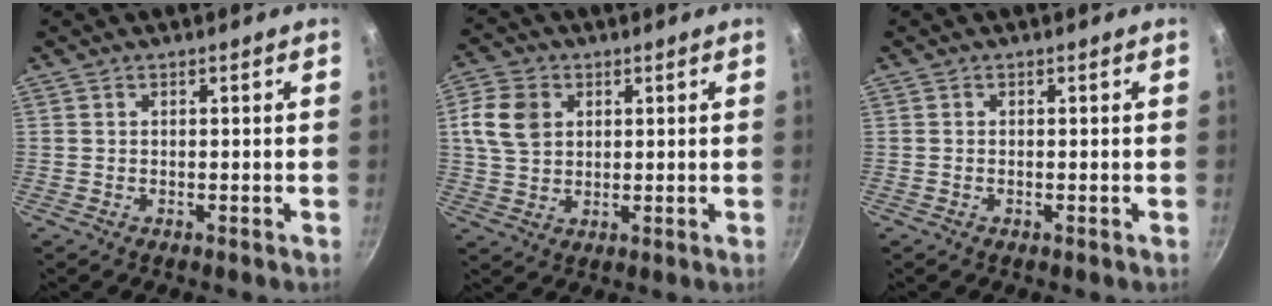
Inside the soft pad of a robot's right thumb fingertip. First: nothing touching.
{"total": 8.3, "force": [2.2, 6.3, 5.0], "torque": [-0.083, 0.004, 0.038]}
{"total": 0.0}